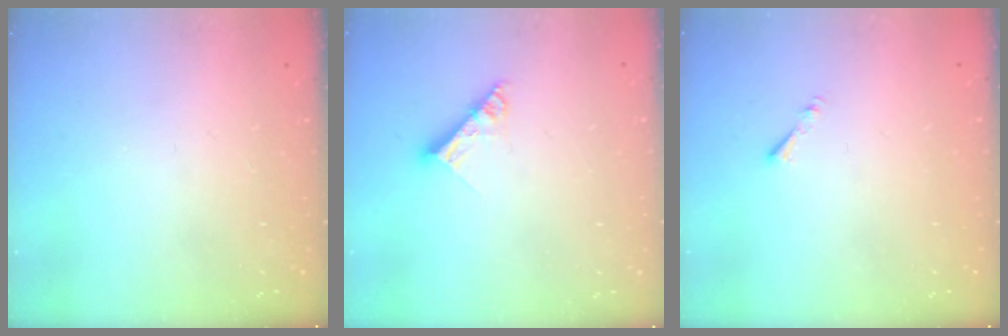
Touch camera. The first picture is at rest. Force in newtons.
{"total": 7.9, "press": 7.9, "slide": 0.8}
{"total": 0.8, "press": 0.7, "slide": 0.3}